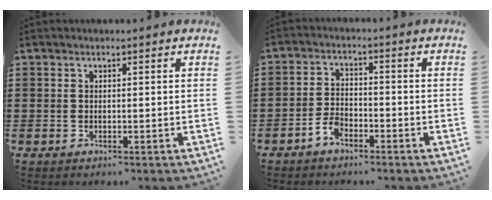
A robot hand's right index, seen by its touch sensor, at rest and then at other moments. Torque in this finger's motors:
{"motor_torque": [1.09, 1.04, 0.04, 0.02]}